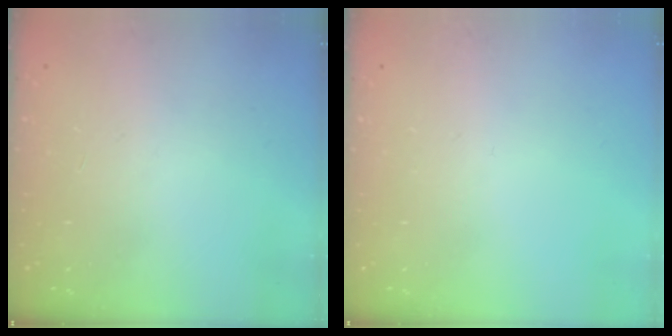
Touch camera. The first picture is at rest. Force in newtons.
{"total": 0.0}